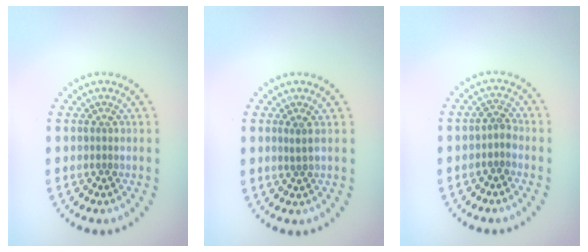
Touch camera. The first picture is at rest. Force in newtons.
{"total": 0.5, "press": 0.2, "slide": 0.5}
{"total": 1.3, "press": 1.1, "slide": 0.7}